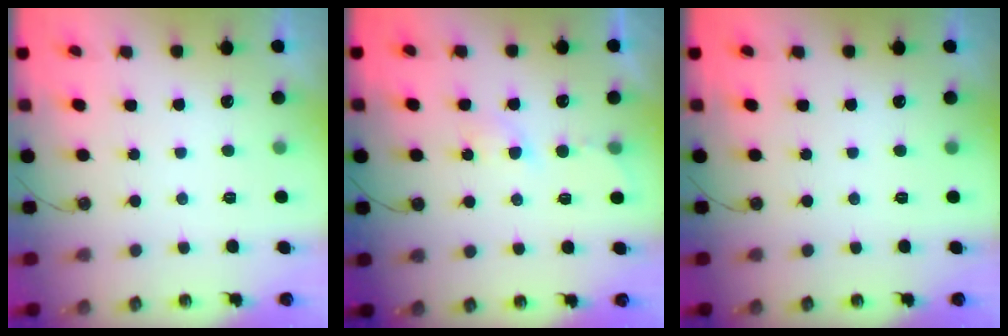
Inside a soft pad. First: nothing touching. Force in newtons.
{"total": 3.3, "press": 3.3, "slide": 0.5}
{"total": 0.0}